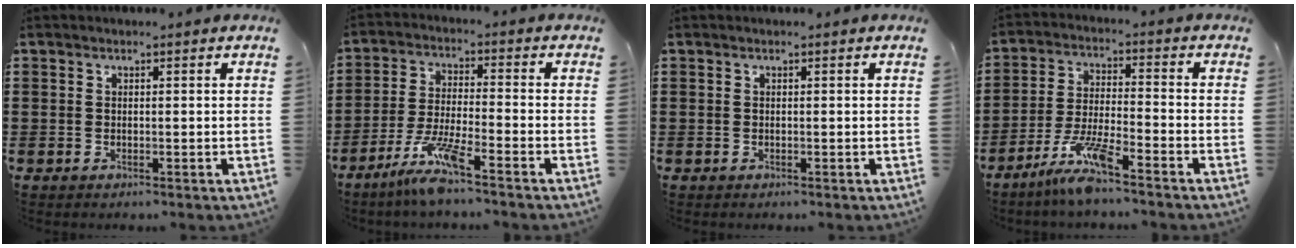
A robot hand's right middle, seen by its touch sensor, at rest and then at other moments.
{"total": 7.4, "force": [-5.5, 0.4, 5.0], "torque": [-0.104, -0.011, -0.104]}
{"total": 0.0}
{"total": 7.6, "force": [-5.9, 0.4, 4.8], "torque": [-0.101, -0.010, -0.112]}